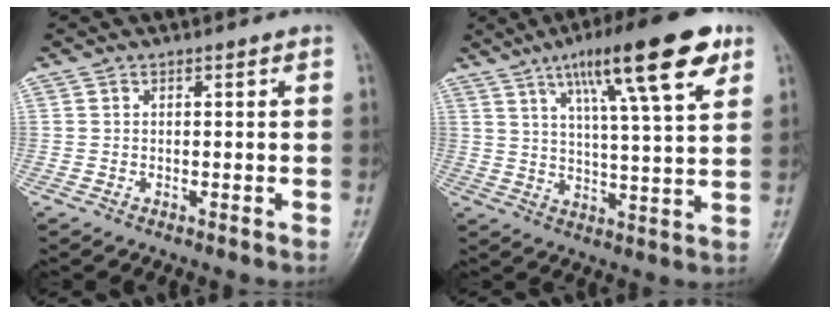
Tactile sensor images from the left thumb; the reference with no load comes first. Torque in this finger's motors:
{"motor_torque": [1.00, 0.15, 1.66, -1.12, 0.36]}